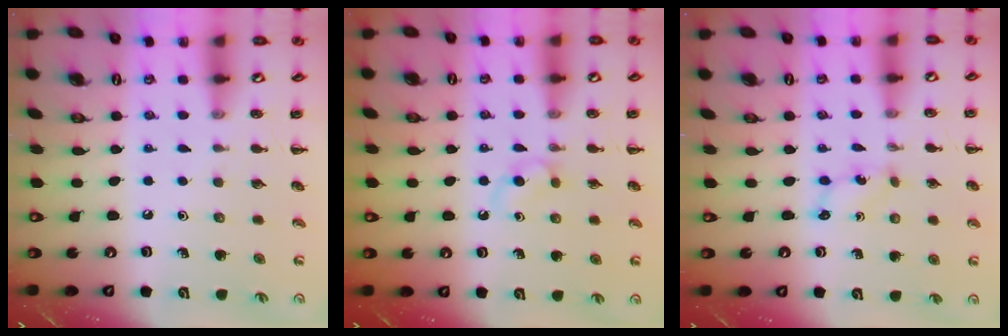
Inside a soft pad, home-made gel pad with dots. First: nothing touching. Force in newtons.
{"total": 2.7, "press": 2.5, "slide": 1.2}
{"total": 2.7, "press": 2.6, "slide": 0.8}